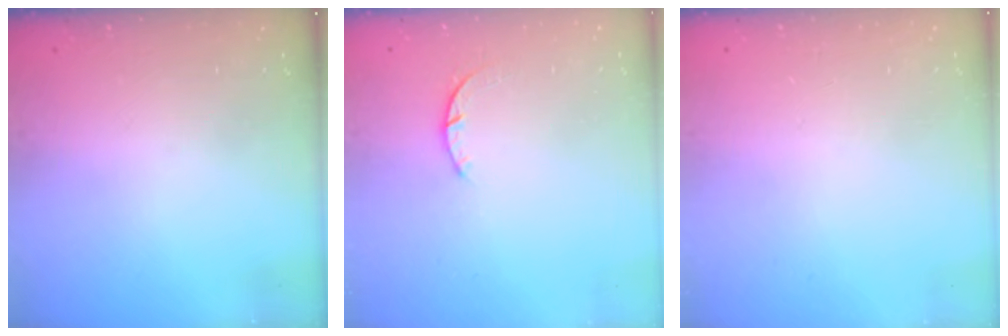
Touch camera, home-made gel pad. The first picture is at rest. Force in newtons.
{"total": 1.2, "press": 1.2, "slide": 0.3}
{"total": 2.6, "press": 2.6, "slide": 0.2}